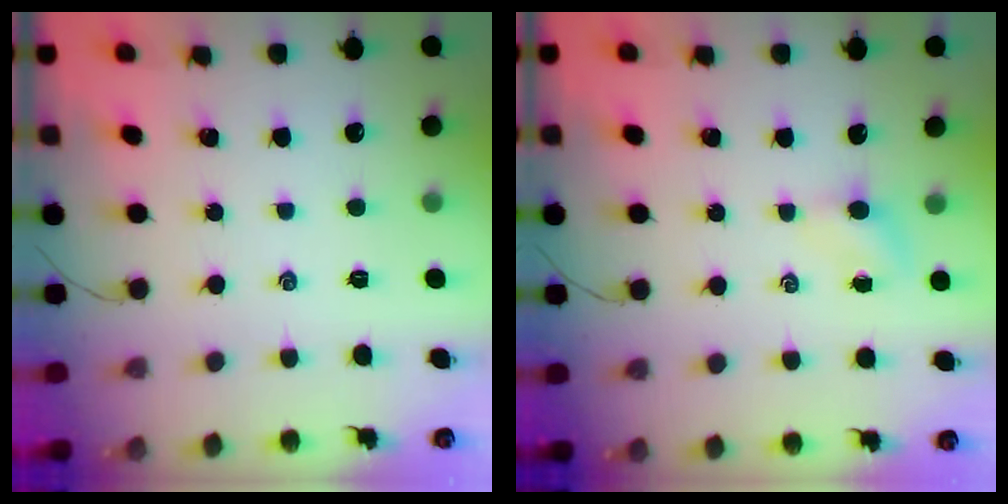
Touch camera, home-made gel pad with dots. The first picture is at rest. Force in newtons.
{"total": 4.0, "press": 3.8, "slide": 1.1}